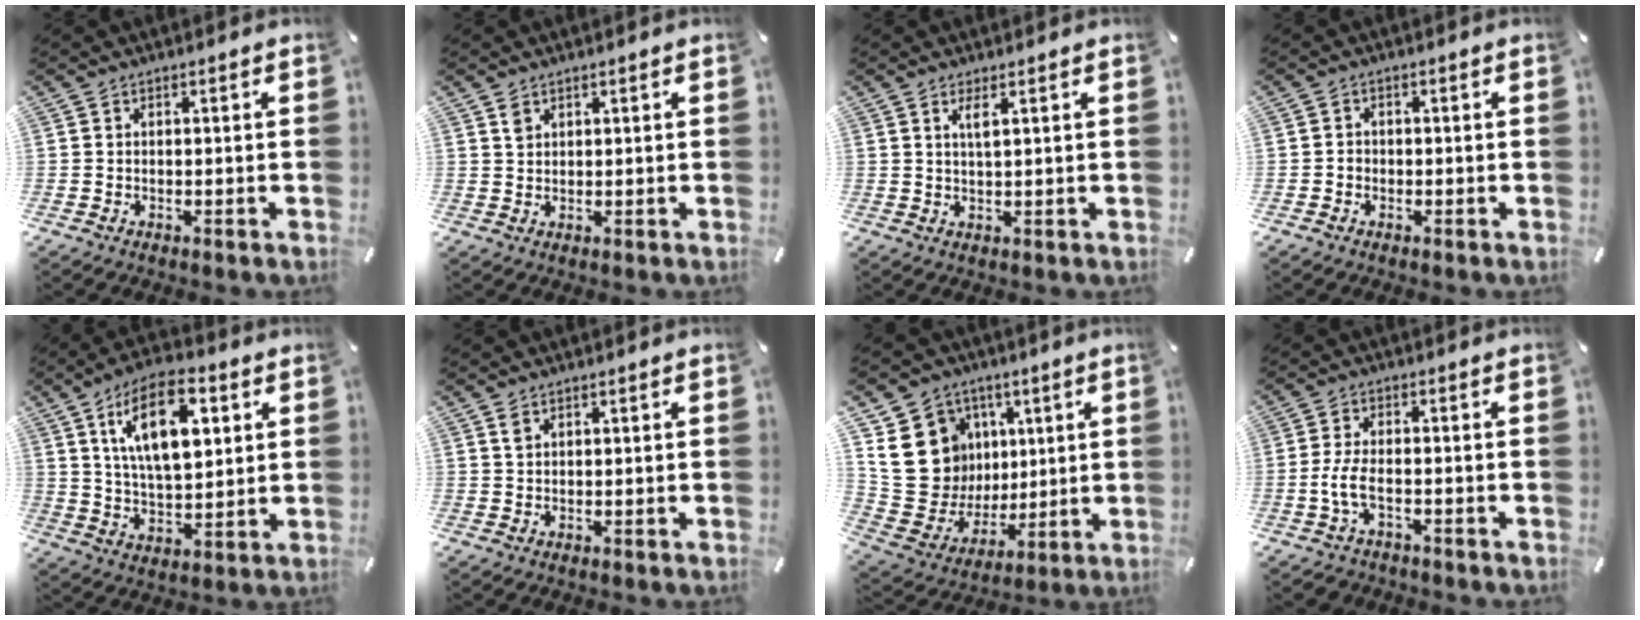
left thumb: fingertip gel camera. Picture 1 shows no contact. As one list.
[{"total": 1.9, "force": [1.4, 1.2, 0.5], "torque": [-0.004, -0.006, 0.025]}, {"total": 2.2, "force": [1.1, 0.3, 1.9], "torque": [-0.043, 0.001, 0.018]}, {"total": 1.2, "force": [-0.6, 1.0, 0.3], "torque": [-0.007, 0.005, -0.014]}, {"total": 16.8, "force": [6.6, 8.4, 13.0], "torque": [-0.237, -0.008, 0.107]}, {"total": 1.4, "force": [0.9, 0.7, 0.9], "torque": [-0.018, -0.001, 0.016]}, {"total": 17.8, "force": [5.2, 16.0, 5.8], "torque": [-0.097, -0.028, 0.122]}, {"total": 5.2, "force": [-2.0, 2.4, 4.1], "torque": [-0.105, -0.003, -0.042]}]